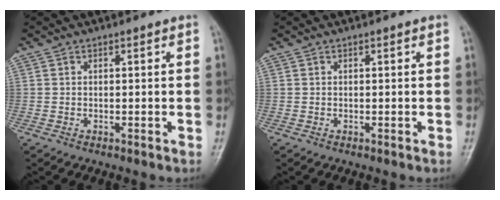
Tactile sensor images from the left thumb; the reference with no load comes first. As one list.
[{"total": 0.0}]